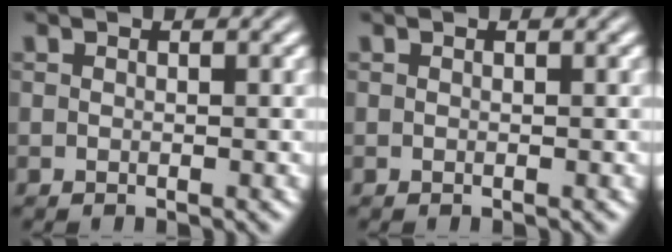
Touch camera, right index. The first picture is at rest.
{"total": 0.0}